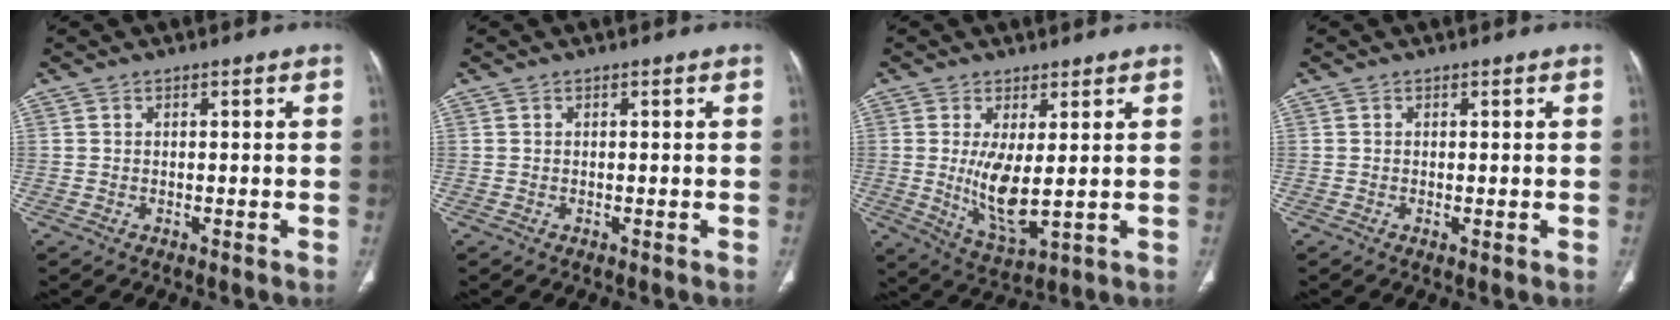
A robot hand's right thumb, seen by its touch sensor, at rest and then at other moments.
{"total": 0.0}
{"total": 8.4, "force": [0.6, 2.7, 7.9], "torque": [-0.154, -0.031, 0.026]}
{"total": 0.6, "force": [-0.1, 0.2, 0.6], "torque": [-0.017, -0.004, -0.002]}